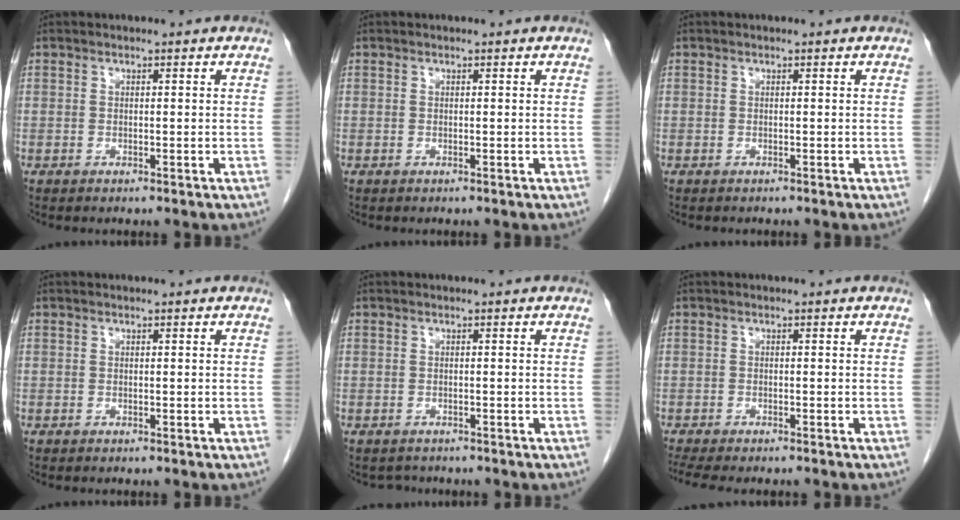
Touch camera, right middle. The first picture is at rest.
{"total": 0.0}
{"total": 0.0}
{"total": 0.0}
{"total": 1.6, "force": [-1.4, 0.7, -0.1], "torque": [-0.005, -0.004, -0.022]}
{"total": 7.0, "force": [-6.0, 1.4, 3.4], "torque": [-0.053, -0.007, -0.090]}